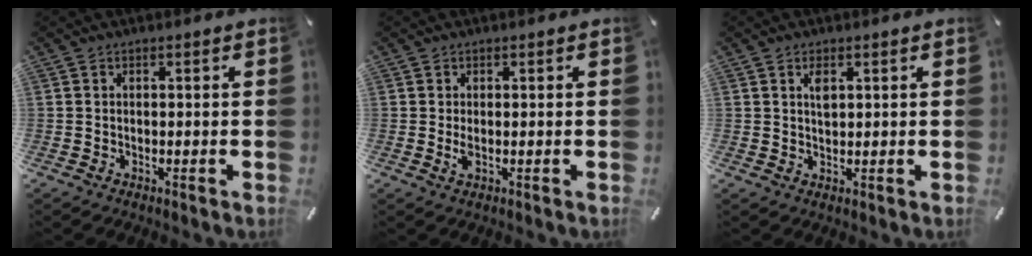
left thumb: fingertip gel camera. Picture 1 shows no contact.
{"total": 1.9, "force": [0.1, 0.6, 1.8], "torque": [-0.041, -0.005, -0.001]}
{"total": 2.5, "force": [1.0, 1.2, 1.9], "torque": [-0.035, -0.002, 0.016]}